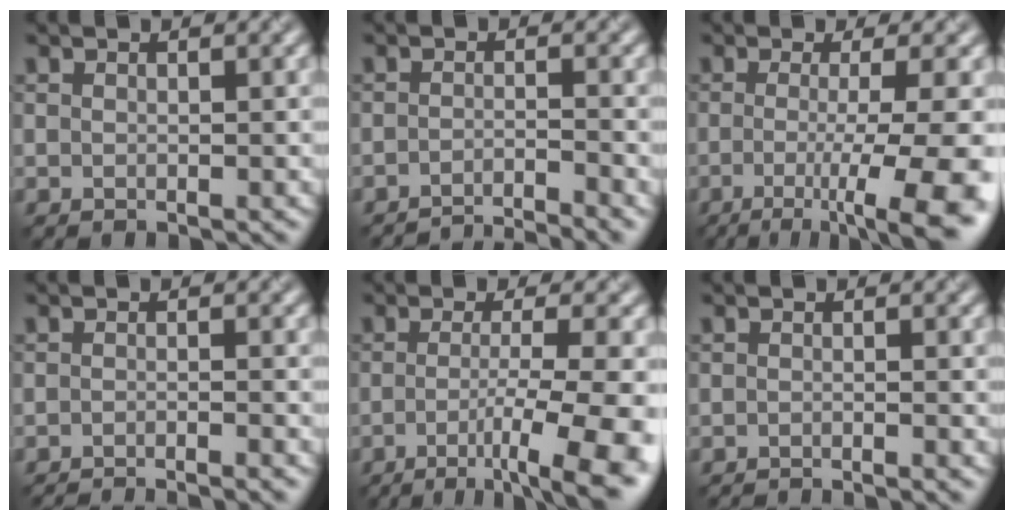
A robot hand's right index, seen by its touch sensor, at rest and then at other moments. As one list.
[{"total": 4.4, "force": [-3.9, 0.5, 2.0], "torque": [-0.025, 0.000, -0.068]}, {"total": 9.1, "force": [-2.3, 2.4, 8.5], "torque": [-0.118, -0.021, -0.036]}, {"total": 4.8, "force": [-4.5, 0.6, 1.7], "torque": [-0.016, -0.007, -0.065]}, {"total": 9.0, "force": [-3.3, 2.0, 8.1], "torque": [-0.111, -0.007, -0.051]}, {"total": 2.8, "force": [-2.6, 0.3, 1.1], "torque": [-0.010, -0.003, -0.043]}]